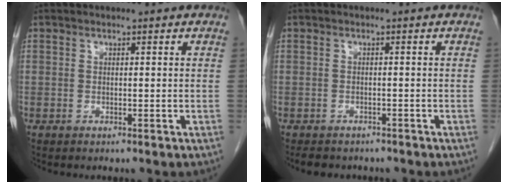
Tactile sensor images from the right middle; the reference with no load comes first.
{"total": 5.0, "force": [-4.3, 2.1, 1.4], "torque": [-0.020, -0.002, -0.053]}